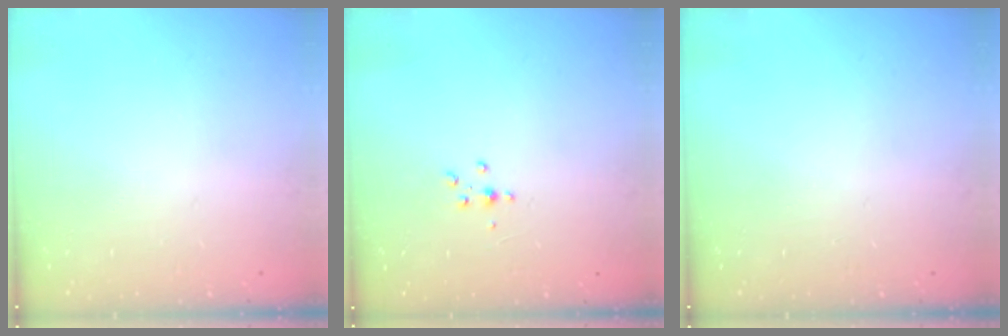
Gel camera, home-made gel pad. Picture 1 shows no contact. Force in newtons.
{"total": 2.9, "press": 2.9, "slide": 0.4}
{"total": 0.0}